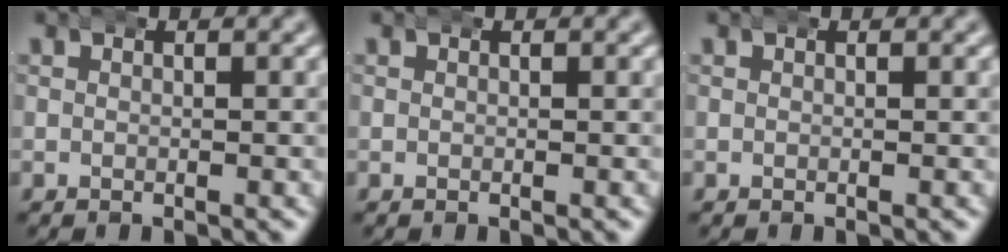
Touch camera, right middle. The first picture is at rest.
{"total": 0.0}
{"total": 0.0}